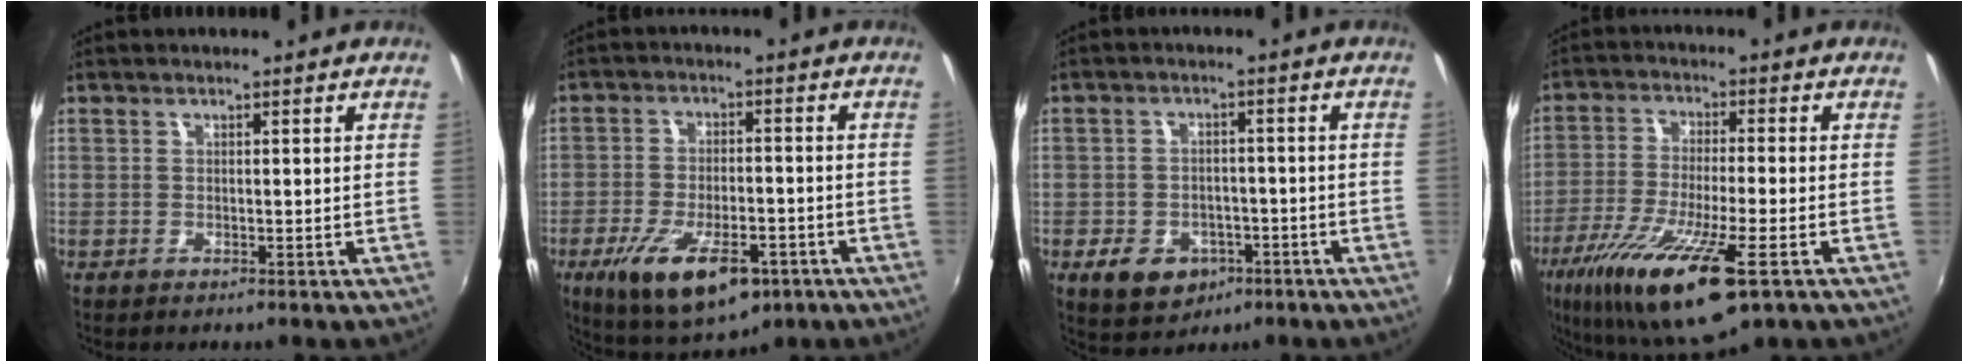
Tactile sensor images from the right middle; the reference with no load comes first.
{"total": 15.1, "force": [-7.9, 6.2, 11.3], "torque": [-0.224, -0.037, -0.122]}
{"total": 9.0, "force": [-4.4, 6.7, 4.1], "torque": [-0.106, 0.000, -0.055]}
{"total": 18.7, "force": [-10.2, 3.7, 15.2], "torque": [-0.302, -0.064, -0.183]}